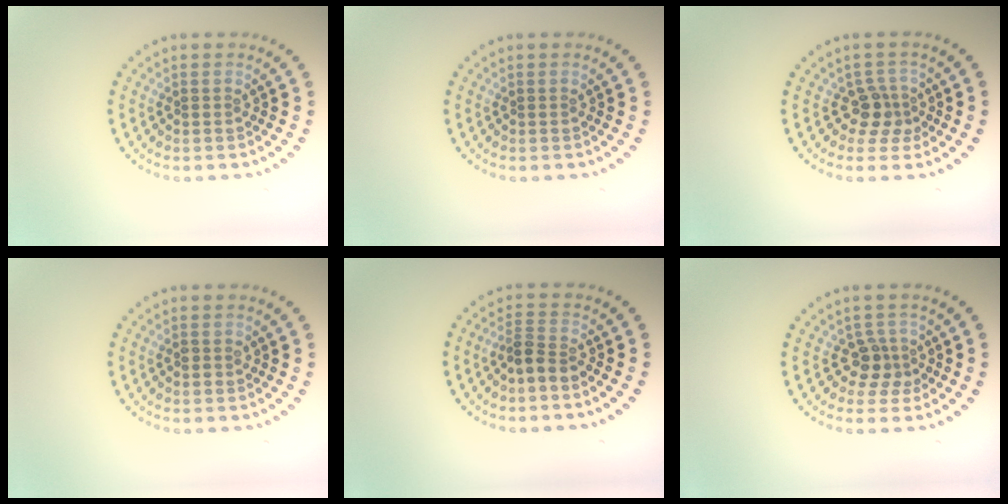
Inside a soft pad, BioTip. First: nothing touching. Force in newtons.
{"total": 0.0}
{"total": 2.3, "press": 1.8, "slide": 1.4}
{"total": 0.8, "press": 0.7, "slide": 0.3}
{"total": 2.3, "press": 1.8, "slide": 1.5}
{"total": 2.5, "press": 1.9, "slide": 1.5}